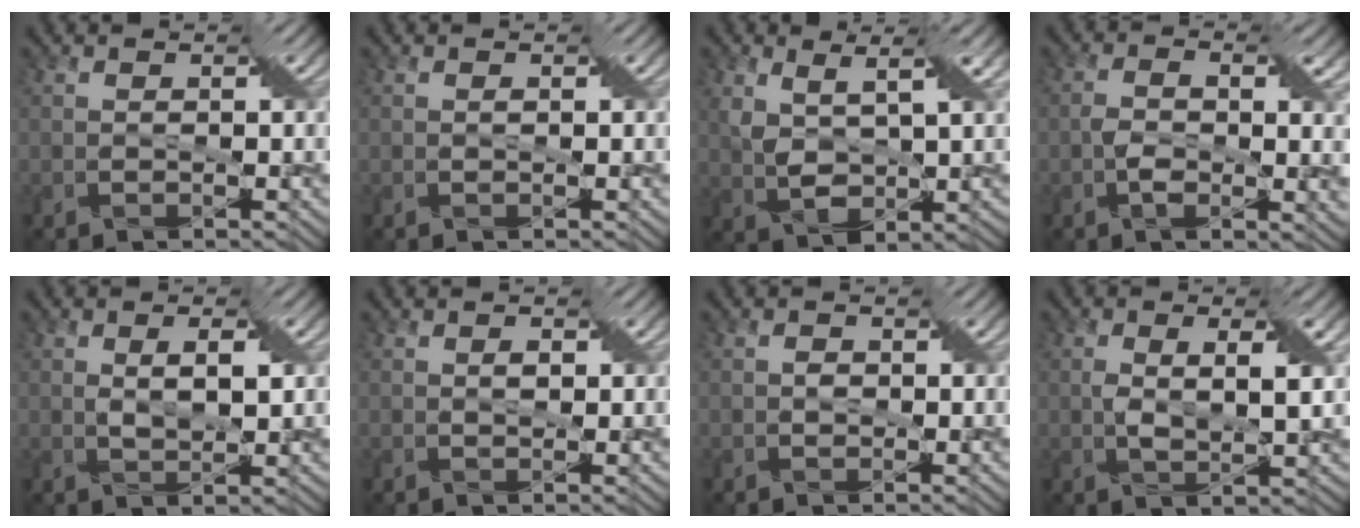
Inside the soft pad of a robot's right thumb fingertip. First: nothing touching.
{"total": 0.0}
{"total": 4.5, "force": [1.9, 2.0, 3.5], "torque": [-0.085, -0.006, 0.039]}
{"total": 4.7, "force": [-0.5, 2.3, 4.1], "torque": [-0.073, -0.008, -0.011]}
{"total": 2.3, "force": [0.7, 0.8, 2.0], "torque": [-0.035, 0.000, 0.014]}
{"total": 1.5, "force": [0.1, 1.0, 1.1], "torque": [-0.013, -0.002, 0.003]}
{"total": 0.8, "force": [-0.1, 0.8, 0.1], "torque": [-0.002, -0.003, -0.001]}
{"total": 3.1, "force": [0.7, 0.9, 2.9], "torque": [-0.057, 0.000, 0.014]}